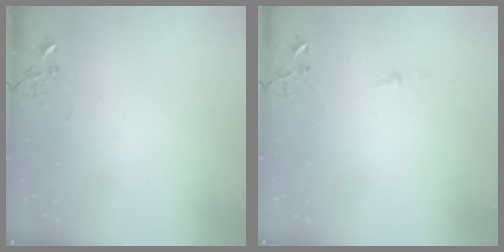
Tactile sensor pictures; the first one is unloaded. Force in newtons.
{"total": 3.3, "press": 3.3, "slide": 0.4}